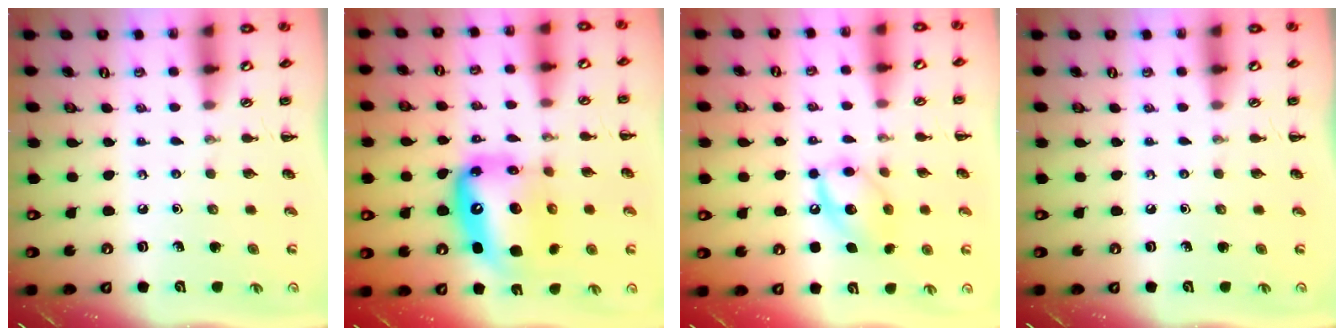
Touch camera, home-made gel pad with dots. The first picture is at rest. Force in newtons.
{"total": 16.3, "press": 15.7, "slide": 4.4}
{"total": 12.6, "press": 12.5, "slide": 1.8}
{"total": 0.0}